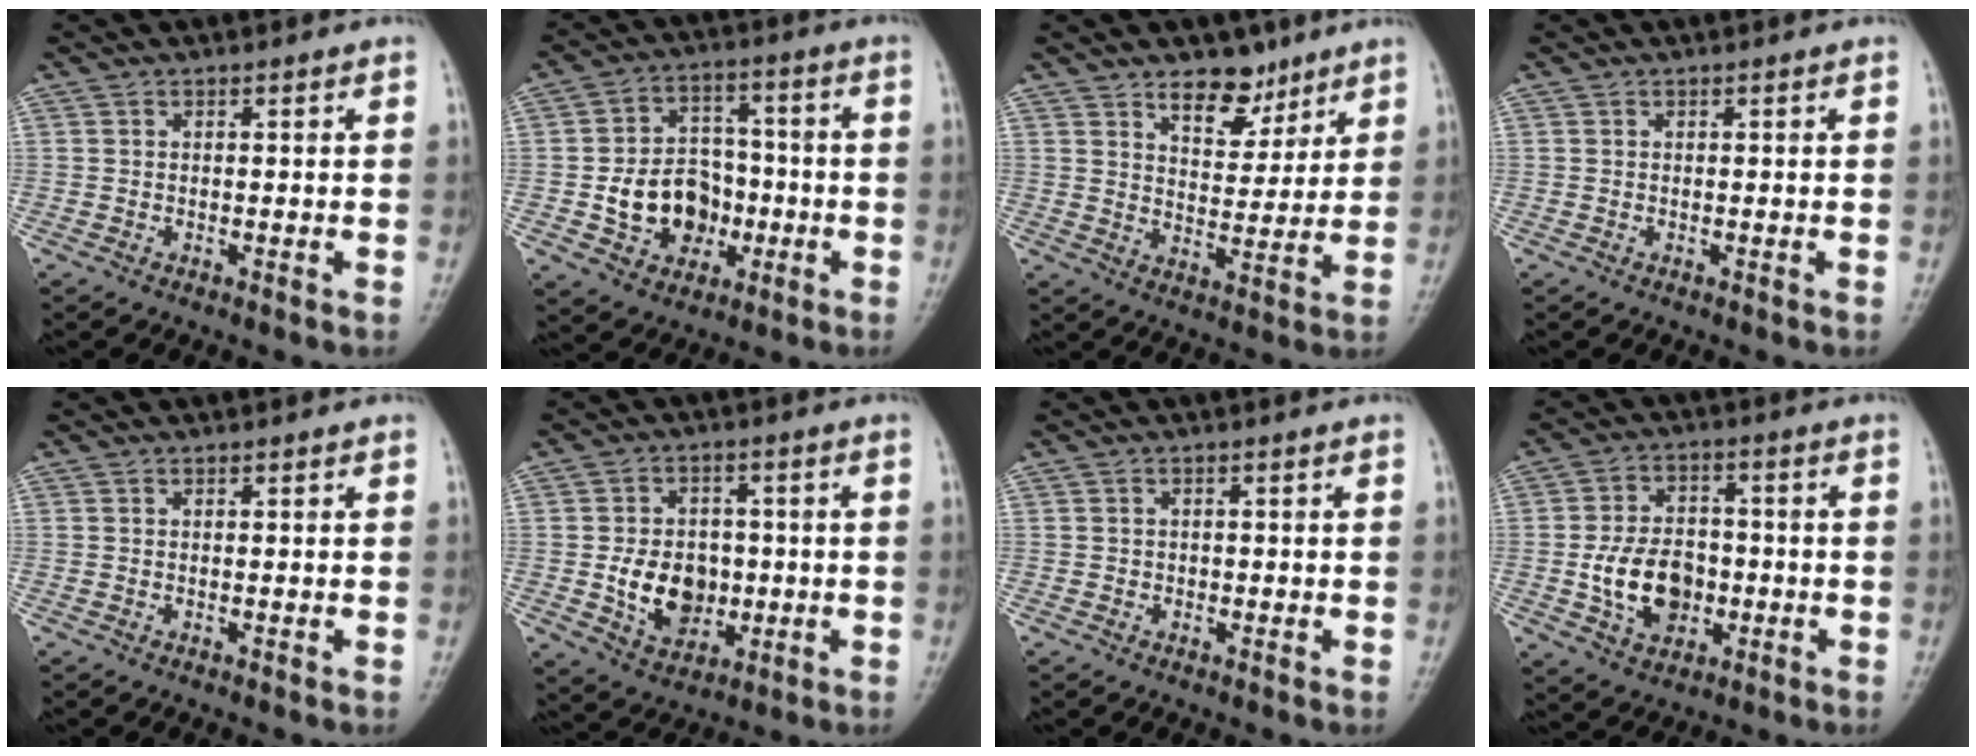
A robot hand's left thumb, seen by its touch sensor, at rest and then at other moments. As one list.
[{"total": 12.3, "force": [-2.9, 9.9, 6.7], "torque": [-0.066, 0.031, -0.047]}, {"total": 8.2, "force": [5.7, 4.5, 3.8], "torque": [-0.026, -0.039, 0.094]}, {"total": 0.0}, {"total": 0.0}, {"total": 10.4, "force": [-1.2, 7.9, 6.6], "torque": [-0.073, 0.000, -0.011]}, {"total": 0.8, "force": [-0.2, 0.7, 0.2], "torque": [0.004, 0.004, -0.005]}, {"total": 11.3, "force": [-2.1, 8.1, 7.6], "torque": [-0.106, 0.015, -0.033]}]